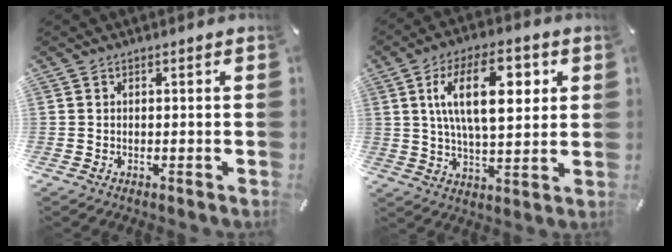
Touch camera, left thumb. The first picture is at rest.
{"total": 16.9, "force": [5.0, 8.2, 13.9], "torque": [-0.249, 0.003, 0.078]}